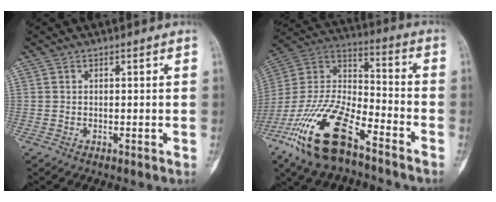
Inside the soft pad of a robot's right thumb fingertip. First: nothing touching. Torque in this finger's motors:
{"motor_torque": [1.06, -0.27, 1.88, -0.89, 0.61]}